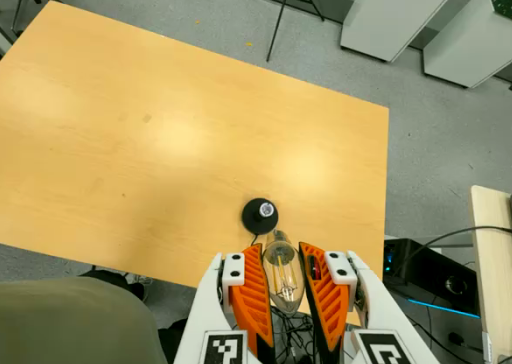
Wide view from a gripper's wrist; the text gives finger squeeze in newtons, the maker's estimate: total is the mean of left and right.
{"total": 20.4, "left": 23.1, "right": 17.7}